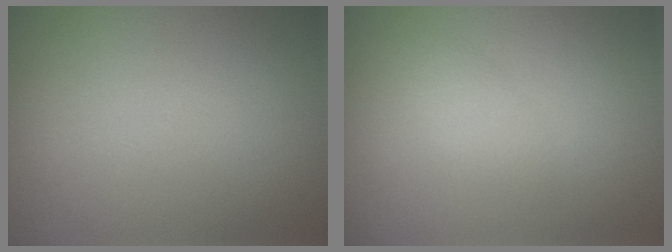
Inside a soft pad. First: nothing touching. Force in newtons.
{"total": 1.3, "press": 1.3, "slide": 0.1}